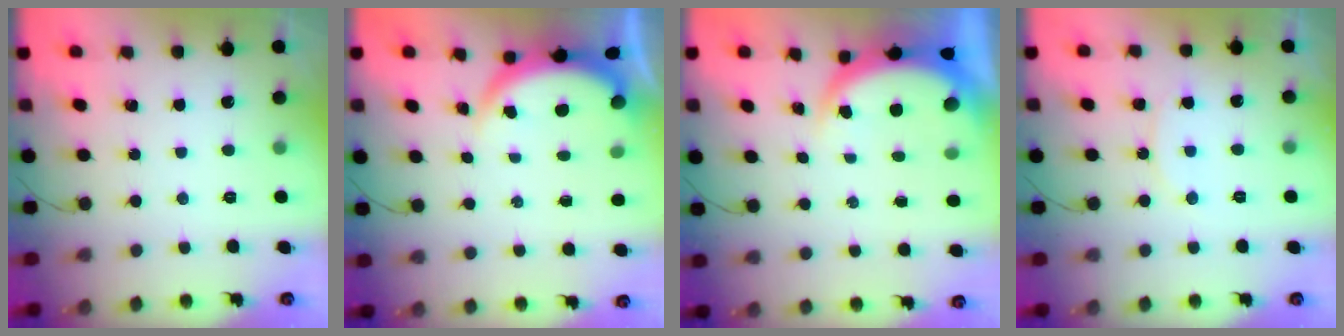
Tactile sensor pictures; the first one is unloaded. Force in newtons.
{"total": 3.9, "press": 3.8, "slide": 0.2}
{"total": 5.3, "press": 5.2, "slide": 1.1}
{"total": 7.4, "press": 7.2, "slide": 1.7}